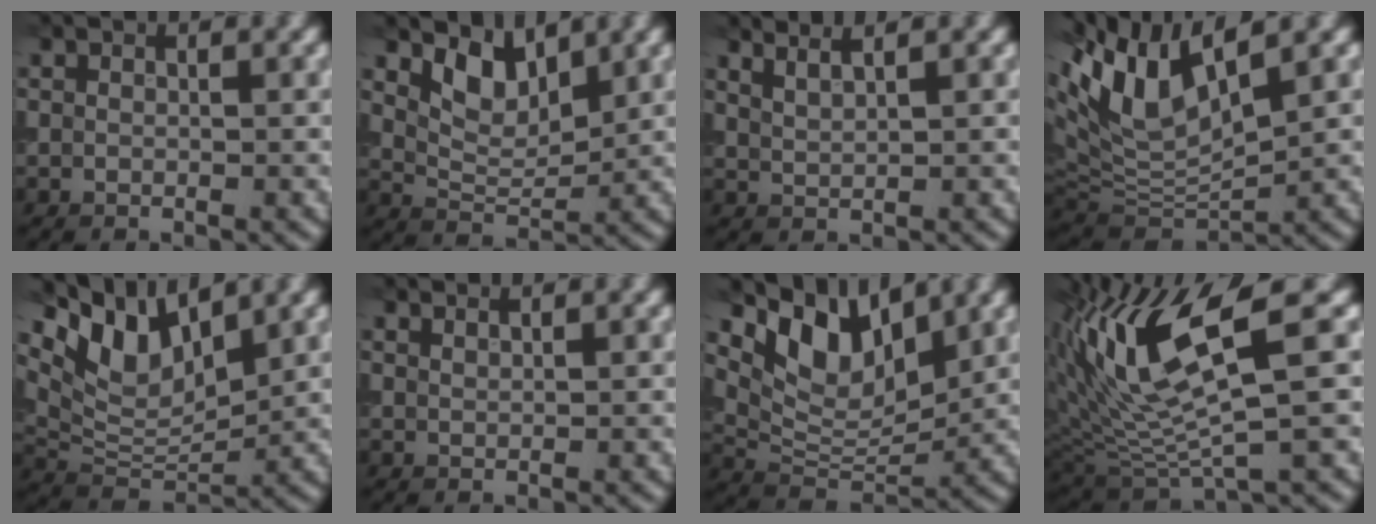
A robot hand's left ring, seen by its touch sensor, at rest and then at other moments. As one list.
[{"total": 3.8, "force": [2.4, 2.0, 2.3], "torque": [-0.051, -0.009, 0.044]}, {"total": 2.8, "force": [2.3, 0.8, 1.4], "torque": [-0.008, 0.010, 0.027]}, {"total": 9.1, "force": [4.4, 3.4, 7.2], "torque": [-0.156, 0.014, 0.080]}, {"total": 7.2, "force": [4.8, 3.1, 4.4], "torque": [-0.084, 0.002, 0.088]}, {"total": 0.9, "force": [0.8, 0.1, 0.2], "torque": [0.000, -0.004, 0.012]}, {"total": 7.2, "force": [4.5, 3.4, 4.5], "torque": [-0.079, -0.002, 0.077]}, {"total": 10.8, "force": [4.6, 3.0, 9.3], "torque": [-0.195, 0.004, 0.093]}]